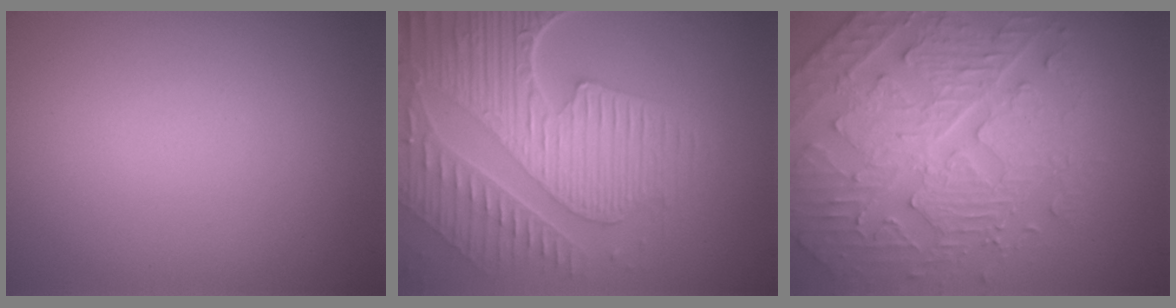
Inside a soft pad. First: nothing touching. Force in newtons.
{"total": 9.4, "press": 6.4, "slide": 6.9}
{"total": 5.5, "press": 5.2, "slide": 1.8}